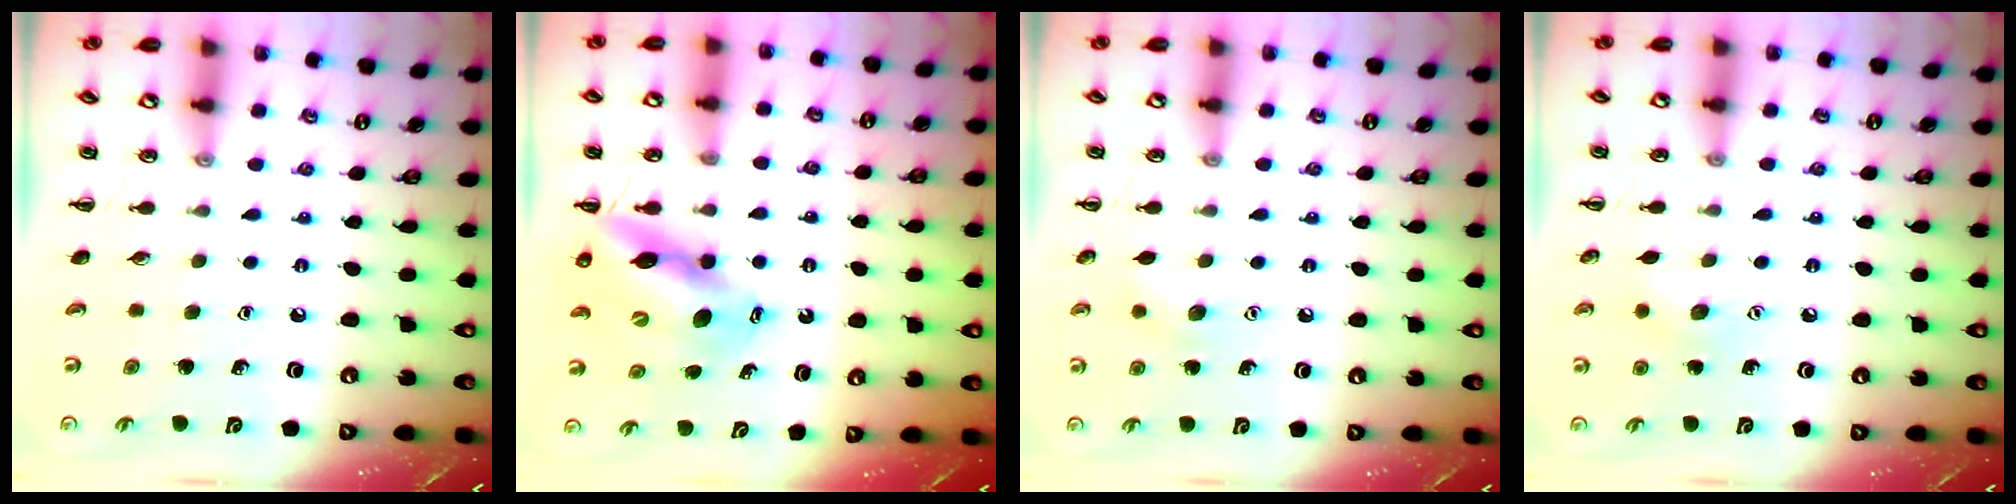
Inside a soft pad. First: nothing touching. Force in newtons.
{"total": 13.4, "press": 13.0, "slide": 3.5}
{"total": 7.4, "press": 7.1, "slide": 1.9}
{"total": 7.0, "press": 6.9, "slide": 1.5}